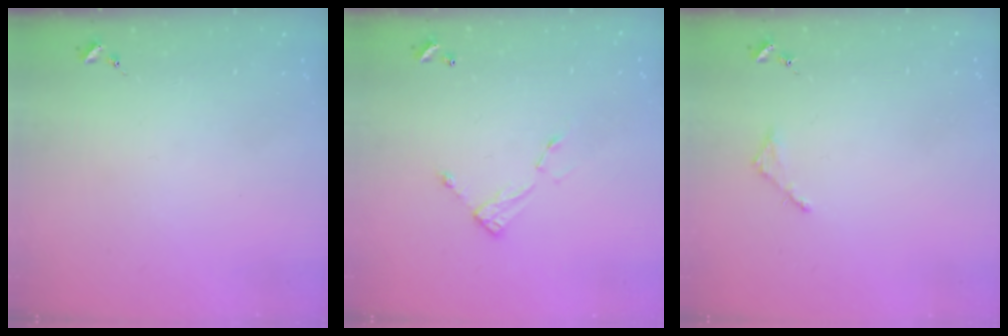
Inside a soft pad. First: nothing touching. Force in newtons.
{"total": 4.7, "press": 4.6, "slide": 0.4}
{"total": 2.8, "press": 2.7, "slide": 0.3}